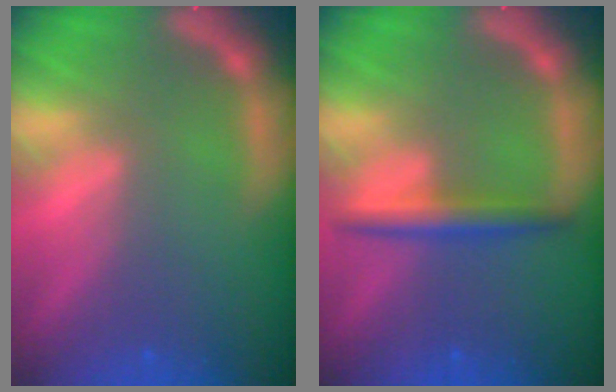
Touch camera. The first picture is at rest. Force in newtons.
{"total": 3.0}